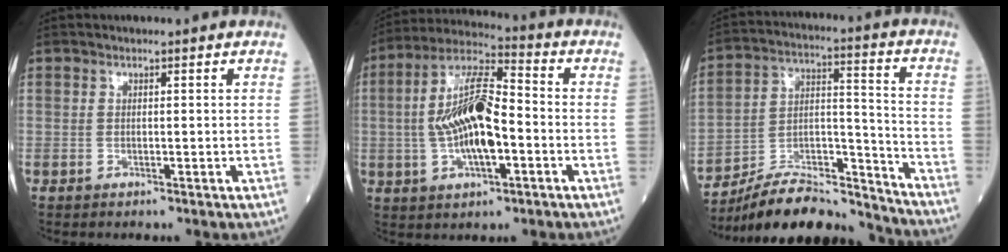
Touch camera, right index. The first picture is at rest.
{"total": 13.0, "force": [-1.4, 4.1, 12.3], "torque": [-0.246, 0.014, -0.027]}
{"total": 17.0, "force": [-16.2, 2.4, 4.2], "torque": [-0.070, 0.043, -0.272]}